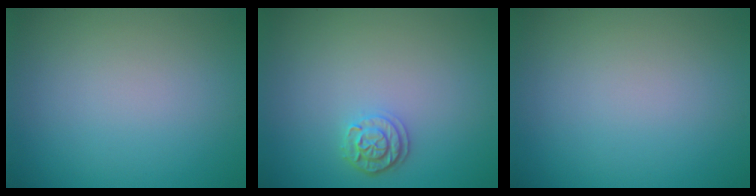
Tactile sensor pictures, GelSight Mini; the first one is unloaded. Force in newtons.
{"total": 2.1, "press": 1.8, "slide": 0.9}
{"total": 0.0}